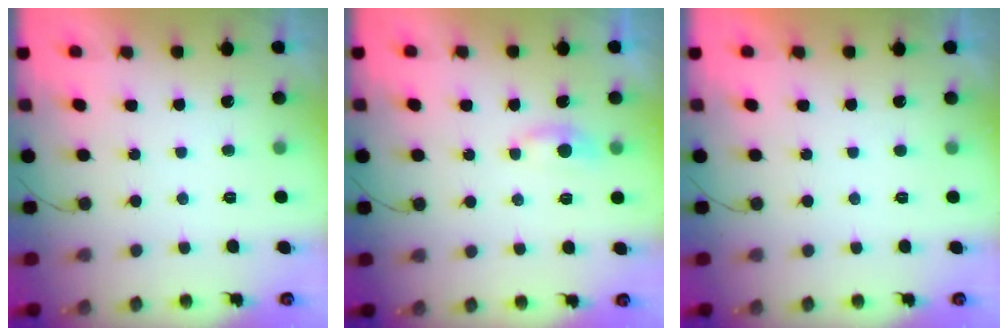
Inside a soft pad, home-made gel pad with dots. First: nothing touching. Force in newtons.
{"total": 3.4, "press": 3.4, "slide": 0.4}
{"total": 0.0}